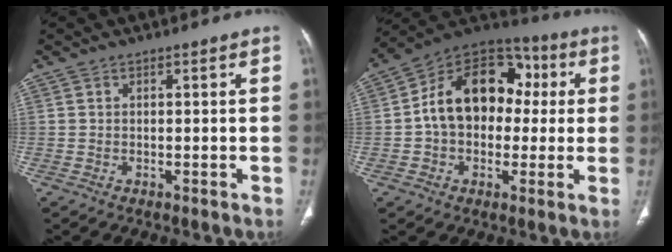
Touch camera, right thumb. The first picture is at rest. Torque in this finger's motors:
{"motor_torque": [1.51, 3.36, 1.64, -0.12, 0.15]}